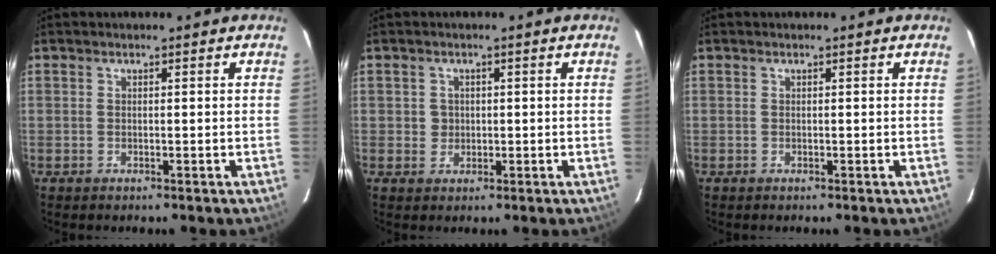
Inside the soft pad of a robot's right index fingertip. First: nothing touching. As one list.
[{"total": 2.3, "force": [0.0, 2.3, 0.3], "torque": [0.000, 0.006, 0.001]}, {"total": 0.0}]